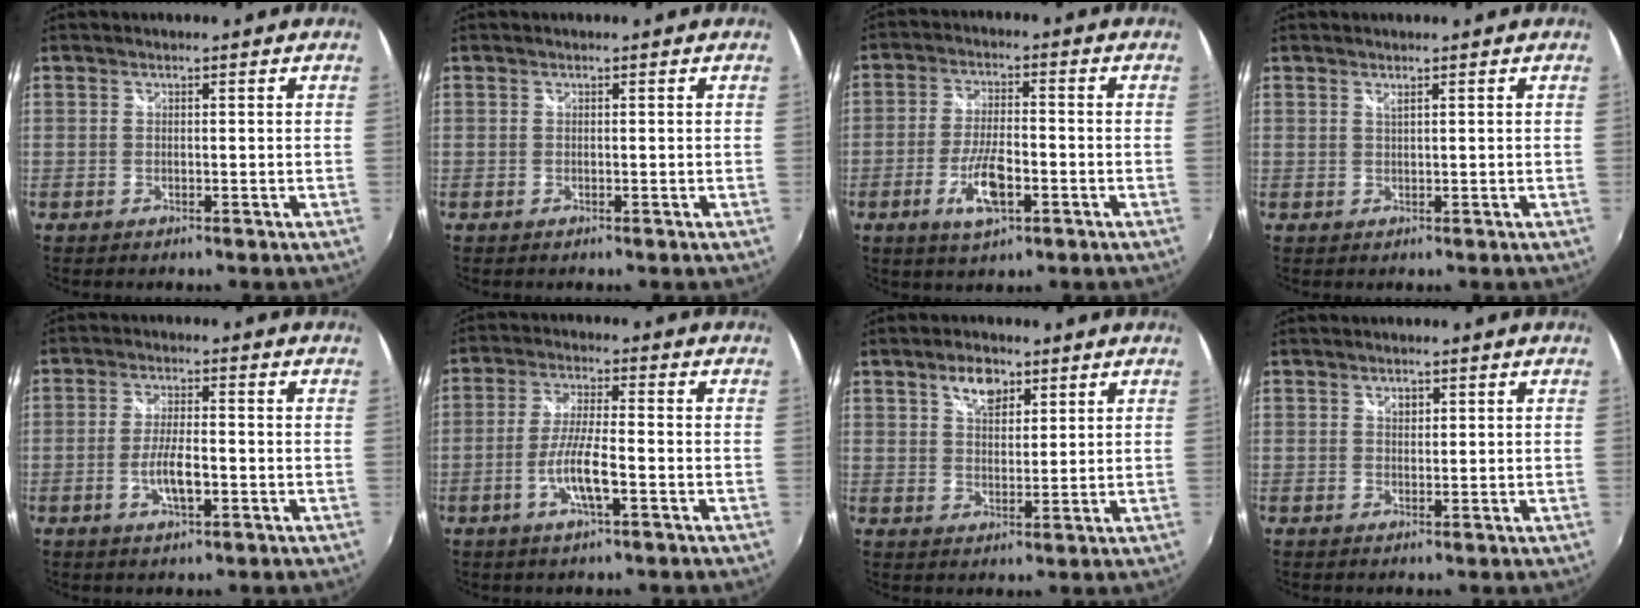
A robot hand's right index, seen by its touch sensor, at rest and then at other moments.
{"total": 0.0}
{"total": 8.3, "force": [-3.4, 2.7, 7.1], "torque": [-0.146, -0.006, -0.062]}
{"total": 0.7, "force": [0.5, -0.1, 0.4], "torque": [-0.005, 0.000, 0.010]}
{"total": 5.7, "force": [-1.9, 1.6, 5.1], "torque": [-0.103, -0.003, -0.033]}
{"total": 7.3, "force": [-2.9, 0.9, 6.7], "torque": [-0.134, -0.004, -0.054]}
{"total": 5.7, "force": [3.3, 3.1, 3.4], "torque": [-0.051, 0.010, 0.059]}
{"total": 1.4, "force": [0.7, 1.0, 0.7], "torque": [-0.008, 0.004, 0.010]}